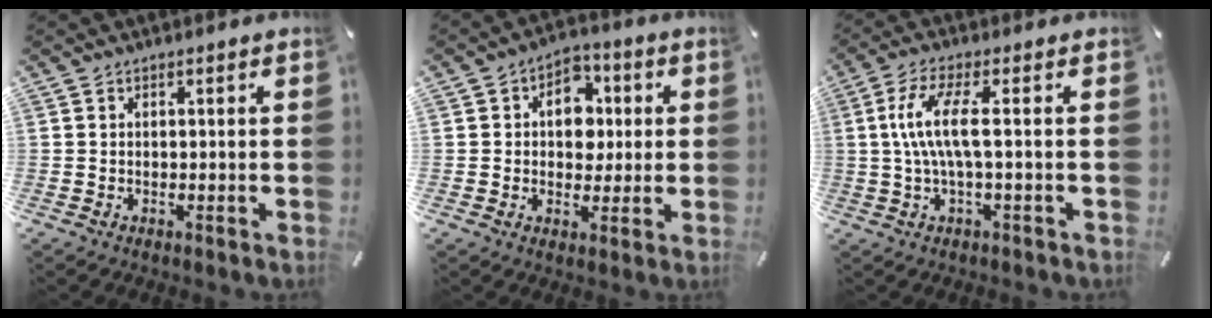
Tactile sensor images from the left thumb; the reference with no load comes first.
{"total": 8.8, "force": [1.1, 7.0, 5.2], "torque": [-0.064, 0.001, 0.015]}
{"total": 9.2, "force": [0.5, 1.7, 9.0], "torque": [-0.186, -0.007, 0.001]}